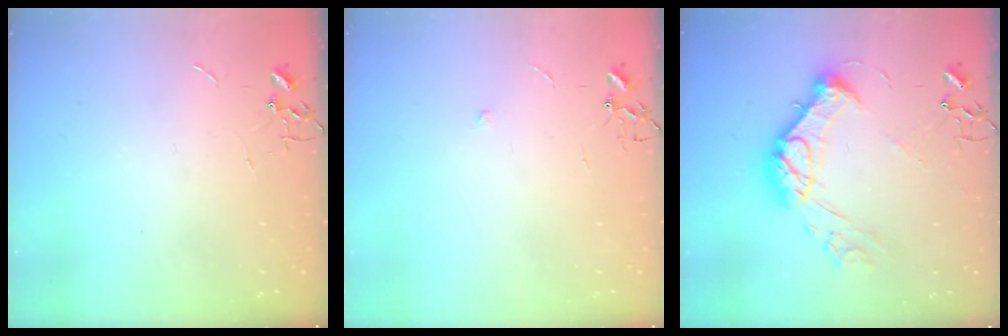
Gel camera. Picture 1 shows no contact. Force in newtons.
{"total": 4.3, "press": 4.2, "slide": 1.3}
{"total": 16.0, "press": 15.9, "slide": 1.2}